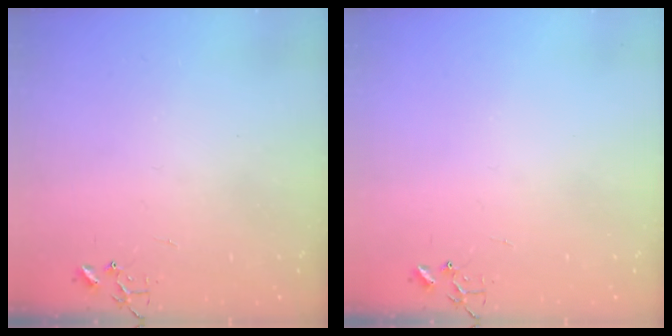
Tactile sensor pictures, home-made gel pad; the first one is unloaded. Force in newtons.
{"total": 0.0}